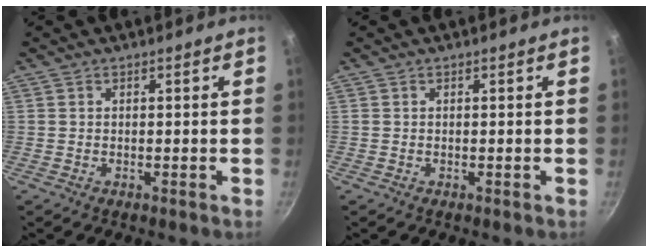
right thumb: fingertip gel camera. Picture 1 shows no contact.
{"total": 0.0}